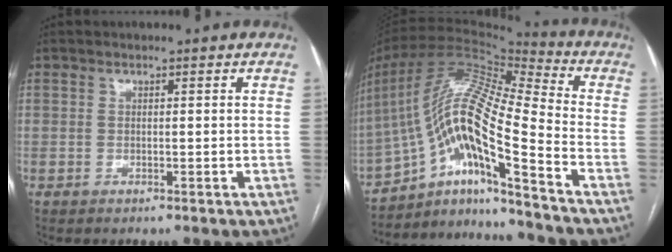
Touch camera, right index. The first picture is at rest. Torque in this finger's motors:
{"motor_torque": [0.88, -0.31, 0.63, 0.21]}